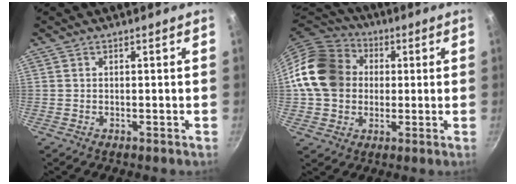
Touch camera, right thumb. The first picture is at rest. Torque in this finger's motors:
{"motor_torque": [1.53, 3.01, 1.28, -0.37, 0.44]}